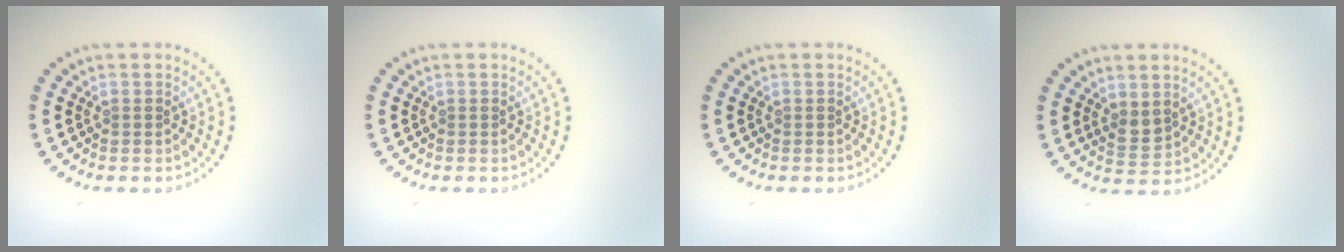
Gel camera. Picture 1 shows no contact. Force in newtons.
{"total": 0.0}
{"total": 0.0}
{"total": 1.6, "press": 1.5, "slide": 0.7}